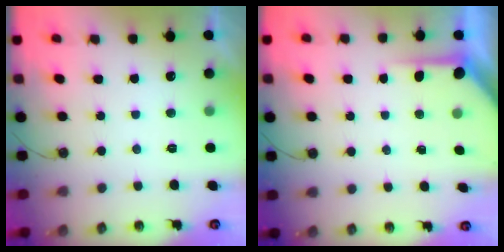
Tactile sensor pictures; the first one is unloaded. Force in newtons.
{"total": 4.6, "press": 4.6, "slide": 0.2}